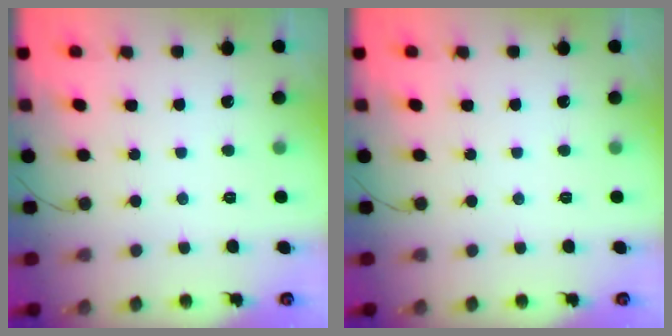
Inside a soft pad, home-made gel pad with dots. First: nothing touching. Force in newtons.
{"total": 0.0}